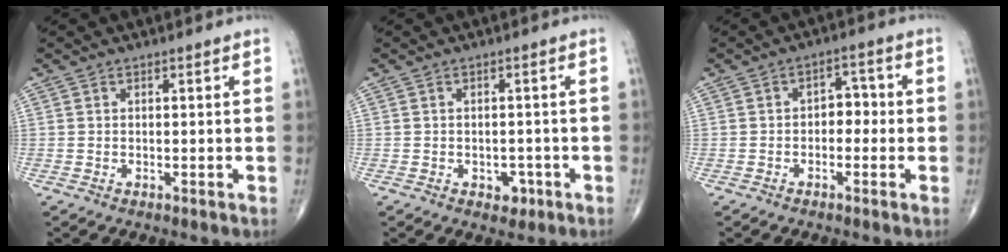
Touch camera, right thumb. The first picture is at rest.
{"total": 2.6, "force": [-1.2, 1.8, 1.3], "torque": [0.000, 0.004, -0.014]}
{"total": 4.0, "force": [-0.7, 2.9, 2.7], "torque": [-0.015, 0.019, -0.022]}